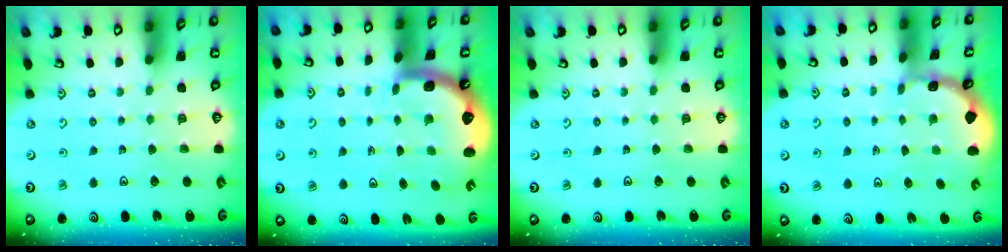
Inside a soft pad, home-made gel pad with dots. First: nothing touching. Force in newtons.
{"total": 3.4, "press": 2.6, "slide": 2.3}
{"total": 0.0}
{"total": 1.5, "press": 1.5, "slide": 0.2}